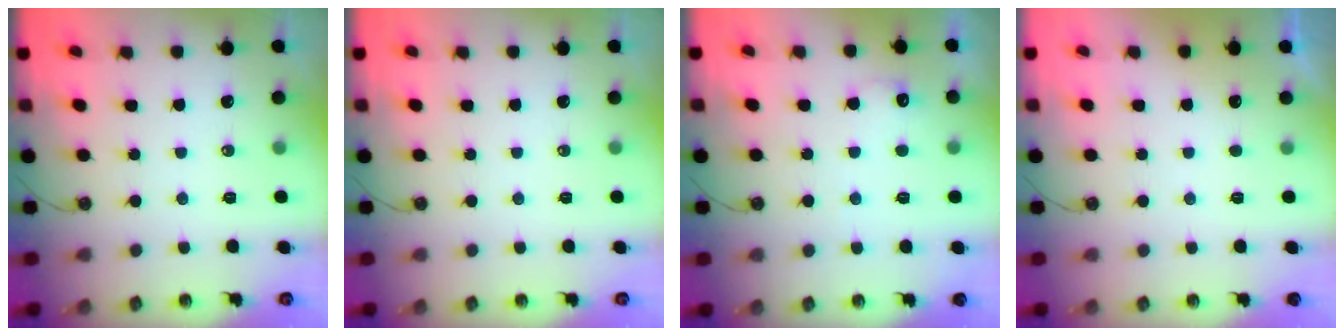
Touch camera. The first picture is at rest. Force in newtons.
{"total": 0.0}
{"total": 7.1, "press": 7.1, "slide": 0.5}
{"total": 0.0}